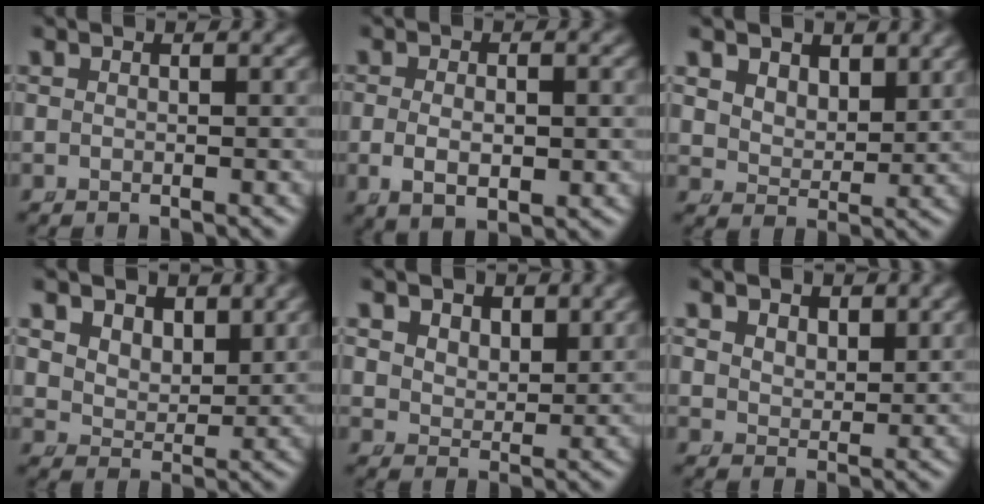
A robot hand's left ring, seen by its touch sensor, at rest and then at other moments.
{"total": 3.3, "force": [-0.7, 1.6, 2.8], "torque": [-0.058, -0.016, 0.002]}
{"total": 4.3, "force": [2.6, 3.0, 1.7], "torque": [-0.044, -0.017, 0.053]}
{"total": 5.1, "force": [2.8, 3.7, 2.1], "torque": [-0.053, -0.015, 0.052]}
{"total": 3.2, "force": [2.1, 2.0, 1.2], "torque": [-0.030, -0.016, 0.050]}
{"total": 2.4, "force": [1.8, 1.3, 0.9], "torque": [-0.022, -0.013, 0.046]}